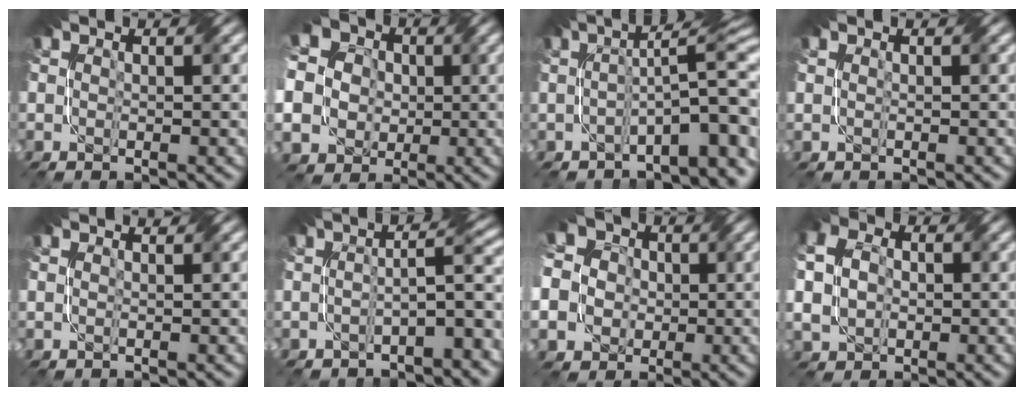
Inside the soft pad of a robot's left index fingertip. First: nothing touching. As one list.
[{"total": 15.1, "force": [-1.7, 14.3, 4.8], "torque": [-0.159, -0.012, -0.051]}, {"total": 8.5, "force": [-3.0, 2.1, 7.7], "torque": [-0.097, 0.011, -0.044]}, {"total": 0.0}, {"total": 0.5, "force": [0.4, 0.3, 0.0], "torque": [-0.002, -0.002, 0.003]}, {"total": 4.4, "force": [-1.7, 0.6, 4.0], "torque": [-0.059, 0.017, -0.033]}, {"total": 12.0, "force": [-2.2, 11.2, 3.7], "torque": [-0.120, -0.005, -0.052]}, {"total": 5.8, "force": [0.4, 4.7, 3.4], "torque": [-0.086, 0.019, -0.005]}]